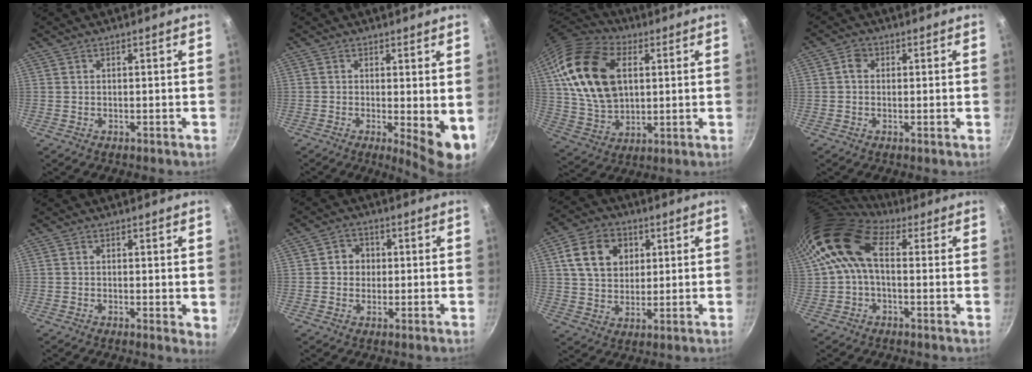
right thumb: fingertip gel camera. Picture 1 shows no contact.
{"total": 7.7, "force": [-0.4, 2.2, 7.3], "torque": [-0.091, -0.015, -0.001]}
{"total": 20.9, "force": [5.0, 13.4, 15.2], "torque": [-0.266, -0.006, 0.092]}
{"total": 2.5, "force": [0.3, 2.1, 1.3], "torque": [-0.013, 0.007, -0.001]}
{"total": 2.7, "force": [0.4, 1.1, 2.4], "torque": [-0.027, -0.007, 0.004]}
{"total": 4.3, "force": [0.3, 3.9, 1.7], "torque": [-0.001, 0.006, -0.002]}
{"total": 11.5, "force": [3.5, 8.8, 6.5], "torque": [-0.093, 0.002, 0.057]}
{"total": 12.8, "force": [3.1, 7.6, 9.8], "torque": [-0.177, 0.021, 0.044]}